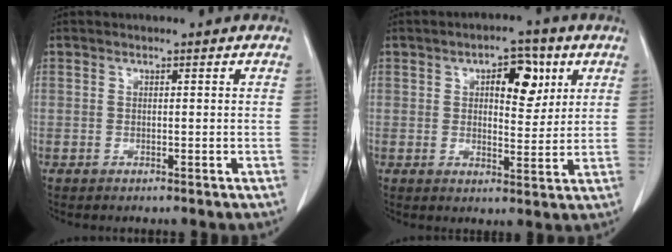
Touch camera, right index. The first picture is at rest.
{"total": 7.2, "force": [2.9, 3.2, 5.7], "torque": [-0.080, 0.009, 0.043]}